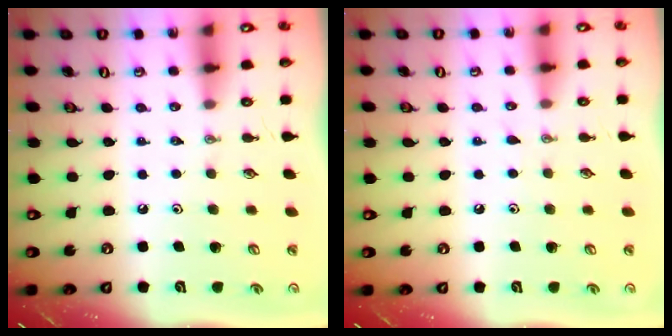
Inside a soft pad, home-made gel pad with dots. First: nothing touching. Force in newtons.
{"total": 3.7, "press": 3.7, "slide": 0.5}